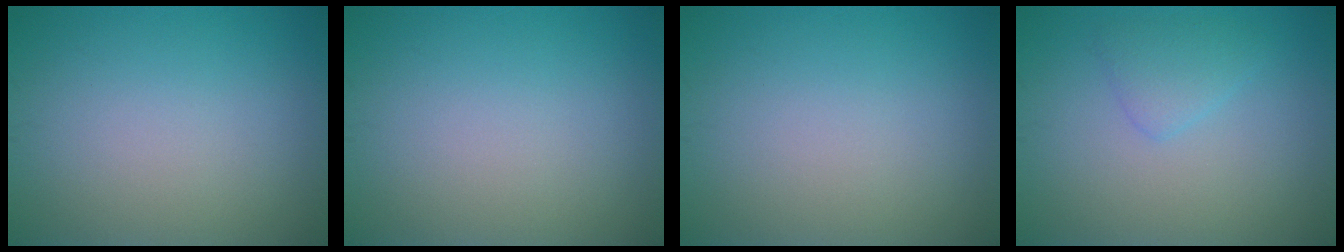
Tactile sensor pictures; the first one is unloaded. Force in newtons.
{"total": 0.0}
{"total": 0.0}
{"total": 1.8, "press": 1.8, "slide": 0.2}